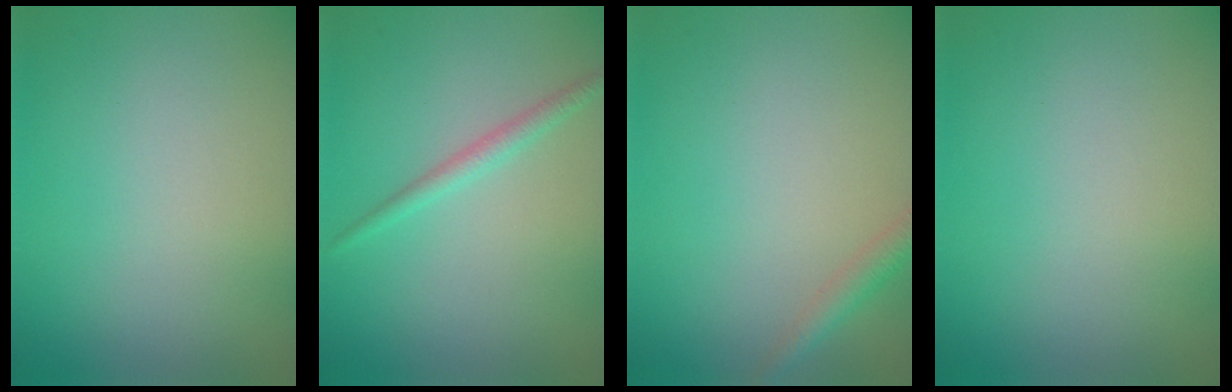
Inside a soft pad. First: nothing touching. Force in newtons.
{"total": 1.6, "press": 1.6, "slide": 0.1}
{"total": 1.8, "press": 1.8, "slide": 0.1}
{"total": 0.0}